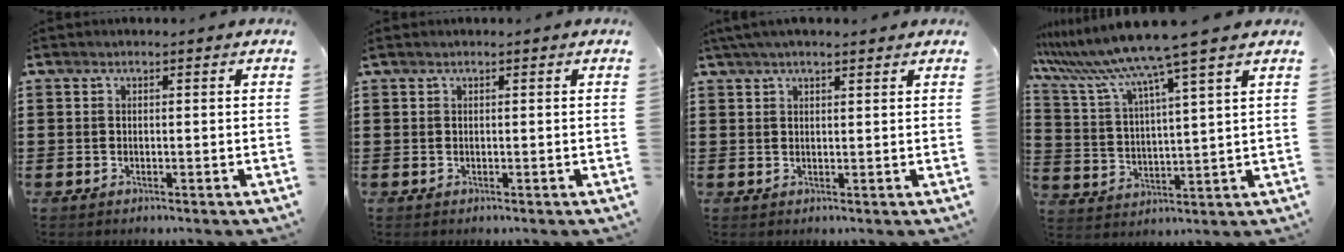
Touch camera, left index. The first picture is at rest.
{"total": 0.0}
{"total": 2.6, "force": [2.0, 0.4, 1.6], "torque": [-0.033, 0.006, 0.037]}
{"total": 9.6, "force": [8.0, -1.2, 5.0], "torque": [-0.130, -0.049, 0.128]}